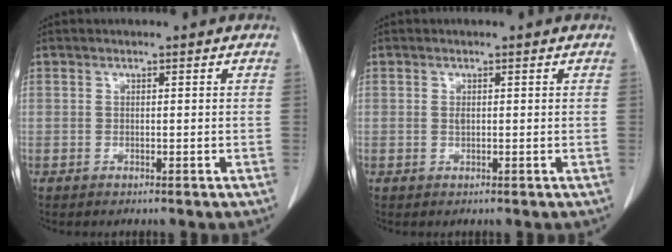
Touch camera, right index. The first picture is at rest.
{"total": 0.6, "force": [0.1, 0.3, 0.6], "torque": [-0.012, -0.001, 0.001]}